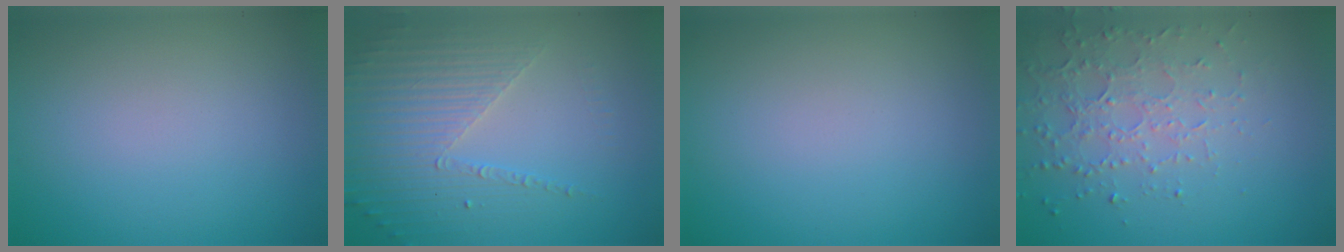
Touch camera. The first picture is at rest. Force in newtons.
{"total": 3.7, "press": 3.4, "slide": 1.6}
{"total": 0.0}
{"total": 3.5, "press": 3.0, "slide": 1.7}